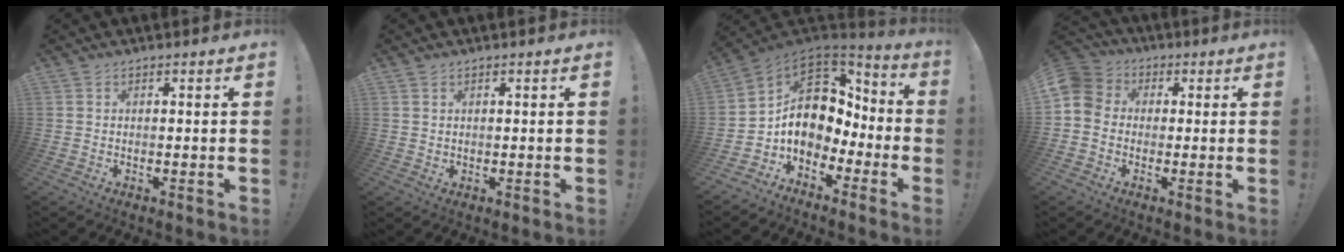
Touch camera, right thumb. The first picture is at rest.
{"total": 1.4, "force": [0.9, 1.0, 0.3], "torque": [-0.003, -0.002, 0.017]}
{"total": 11.9, "force": [1.3, 9.8, 6.6], "torque": [-0.082, -0.011, 0.045]}
{"total": 7.8, "force": [-0.5, 7.0, 3.4], "torque": [-0.064, 0.018, -0.006]}